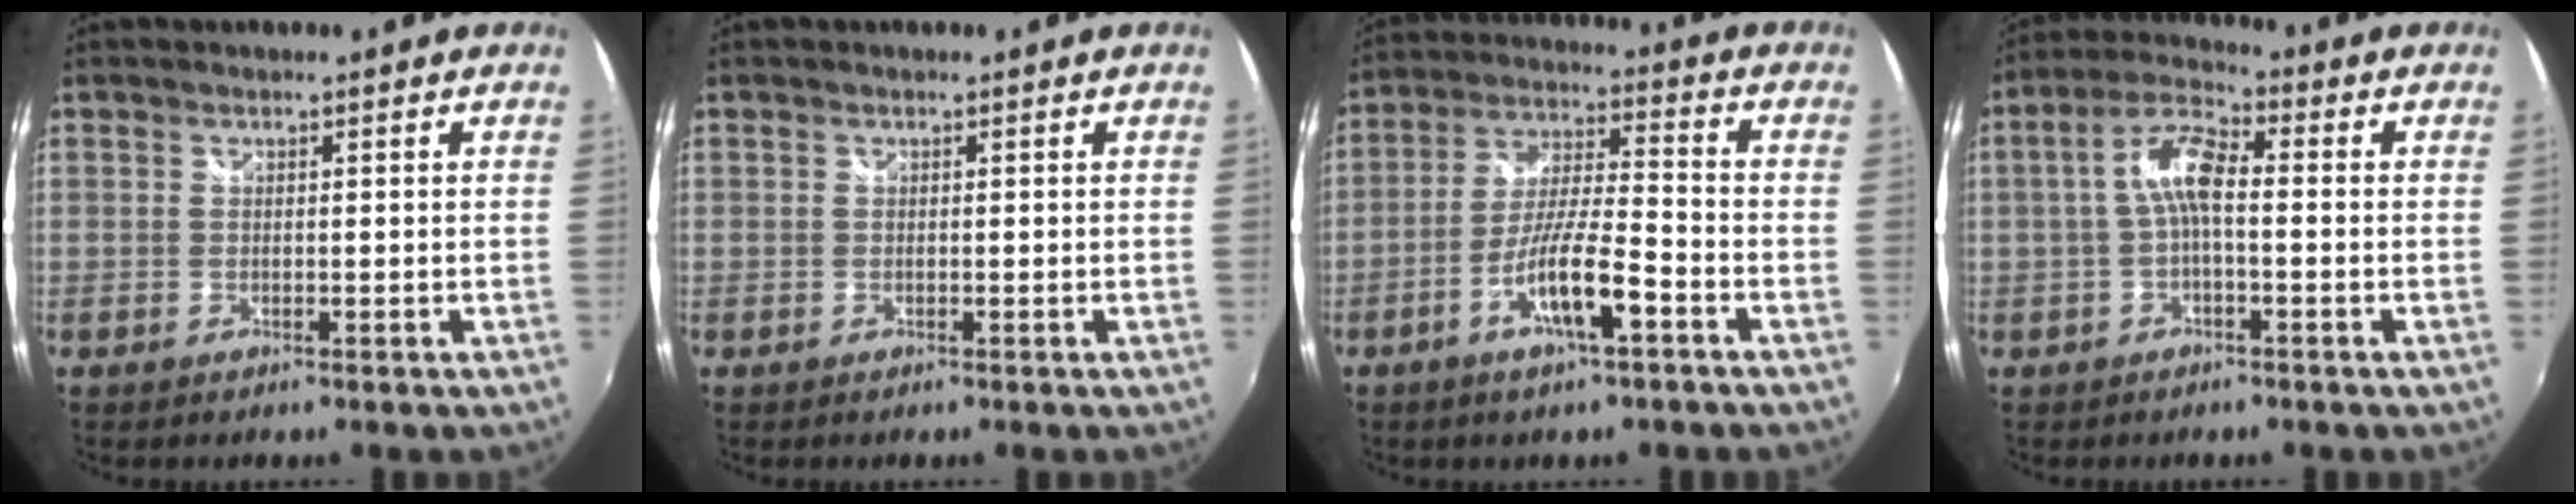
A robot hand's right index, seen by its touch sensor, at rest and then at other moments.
{"total": 0.0}
{"total": 10.4, "force": [-5.3, 1.4, 8.9], "torque": [-0.177, -0.003, -0.097]}
{"total": 7.0, "force": [-0.6, 2.3, 6.5], "torque": [-0.140, 0.022, -0.014]}